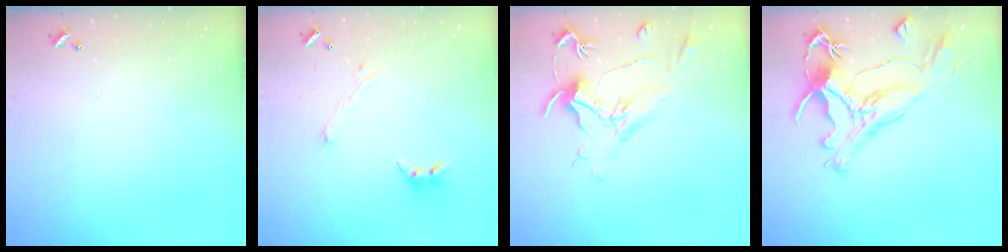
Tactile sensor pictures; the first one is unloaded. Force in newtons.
{"total": 1.7, "press": 1.6, "slide": 0.5}
{"total": 1.5, "press": 1.2, "slide": 0.9}
{"total": 1.6, "press": 1.0, "slide": 1.3}